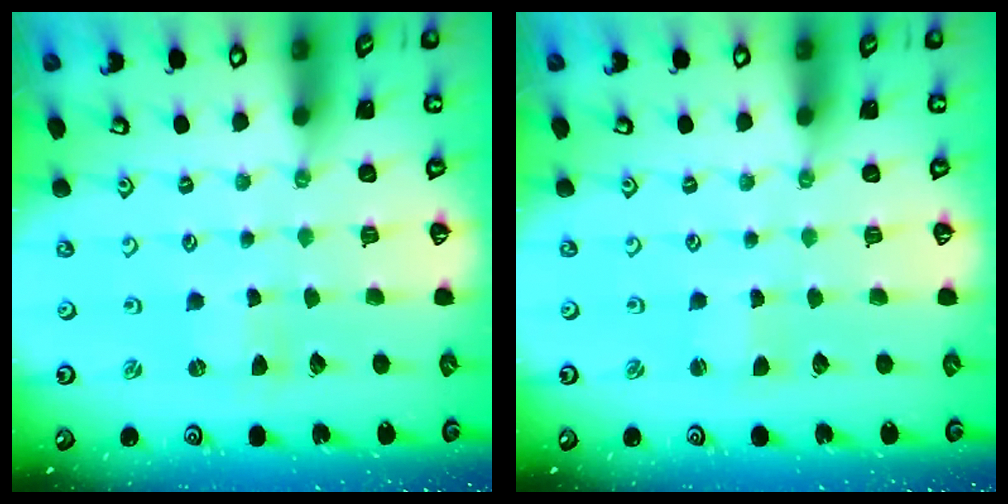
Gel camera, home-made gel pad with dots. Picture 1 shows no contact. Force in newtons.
{"total": 1.4, "press": 1.4, "slide": 0.0}